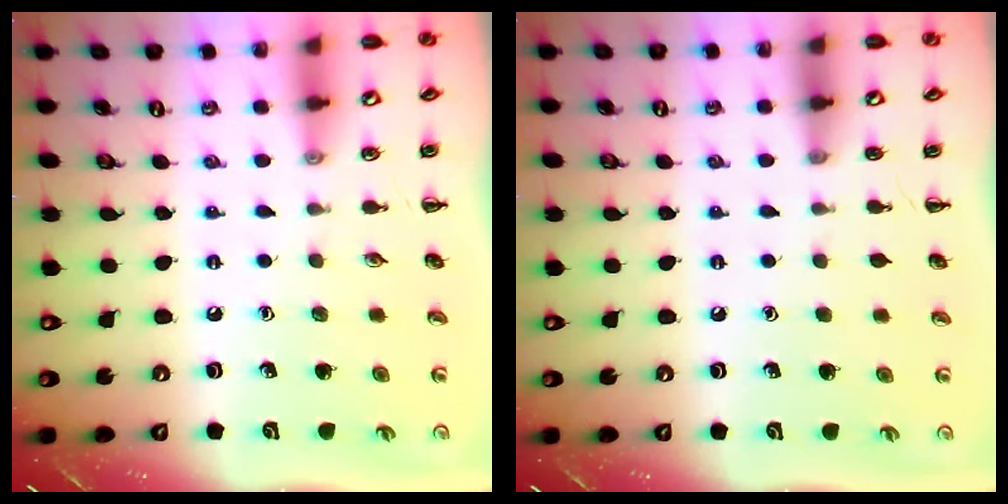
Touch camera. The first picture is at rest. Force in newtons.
{"total": 0.0}